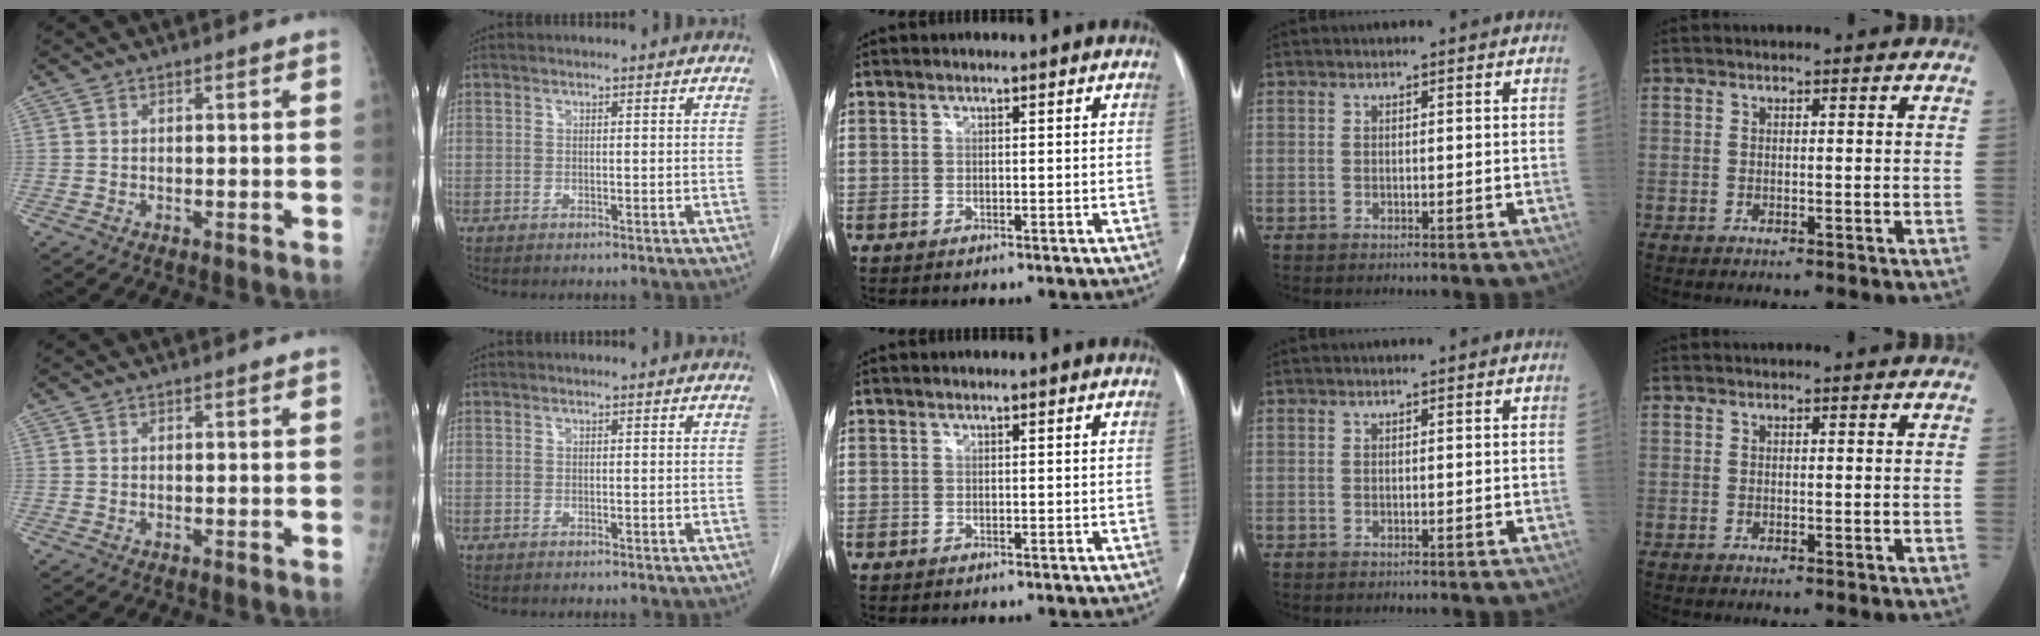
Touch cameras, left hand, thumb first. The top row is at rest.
{}